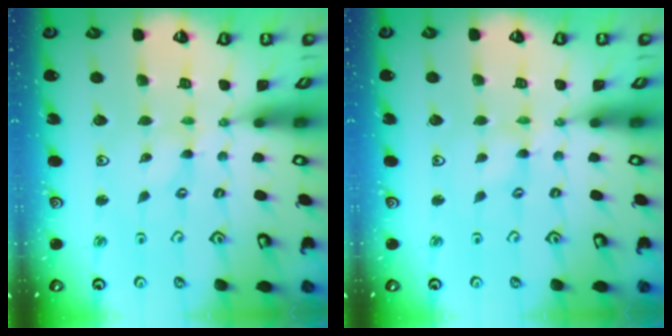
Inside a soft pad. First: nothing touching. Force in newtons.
{"total": 0.0}